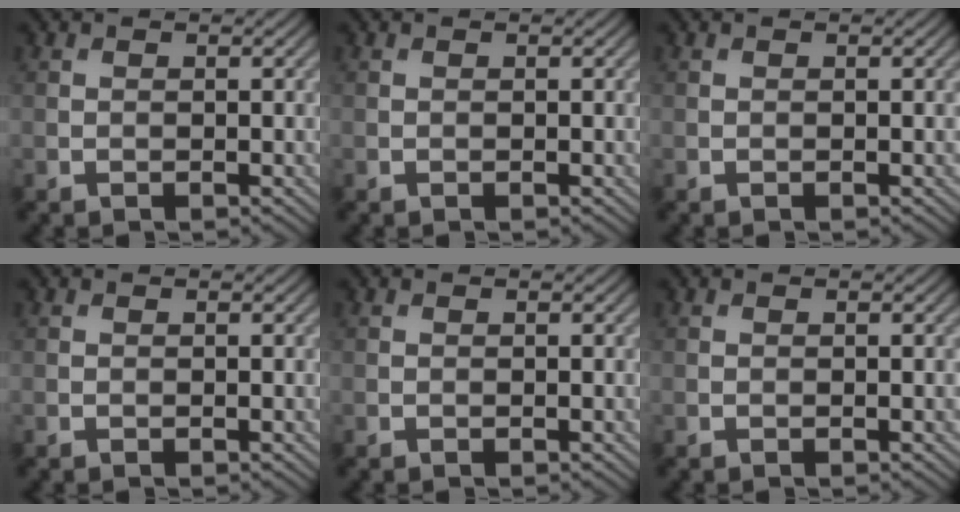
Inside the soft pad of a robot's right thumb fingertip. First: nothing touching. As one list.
[{"total": 0.0}, {"total": 0.0}, {"total": 0.0}, {"total": 0.0}, {"total": 0.0}]